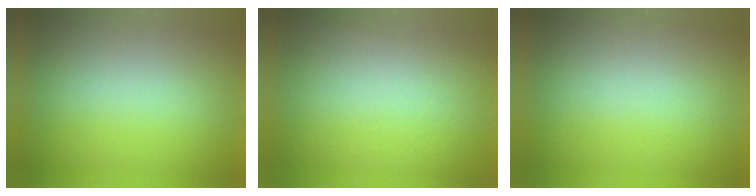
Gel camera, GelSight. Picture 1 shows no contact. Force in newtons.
{"total": 2.7}
{"total": 2.1}